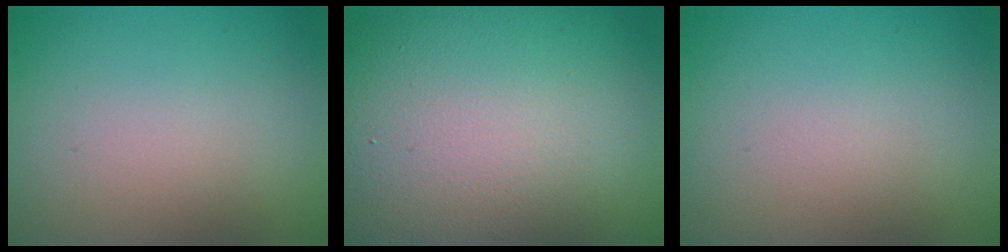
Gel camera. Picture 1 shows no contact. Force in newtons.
{"total": 17.0, "press": 16.9, "slide": 1.2}
{"total": 0.0}